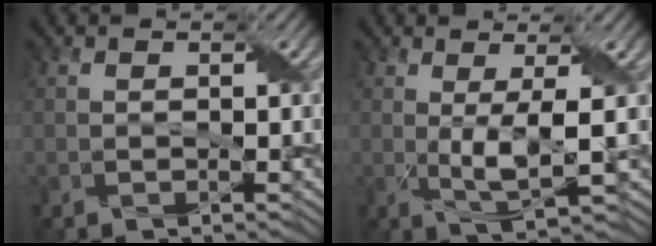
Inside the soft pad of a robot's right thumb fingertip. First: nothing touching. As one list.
[{"total": 4.9, "force": [0.1, 0.9, 4.8], "torque": [-0.099, 0.001, 0.006]}]